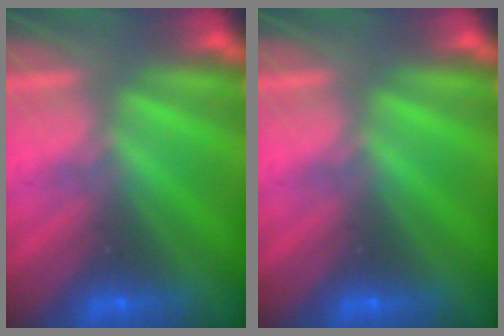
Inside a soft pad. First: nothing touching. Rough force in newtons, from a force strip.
{"total": 0.0}